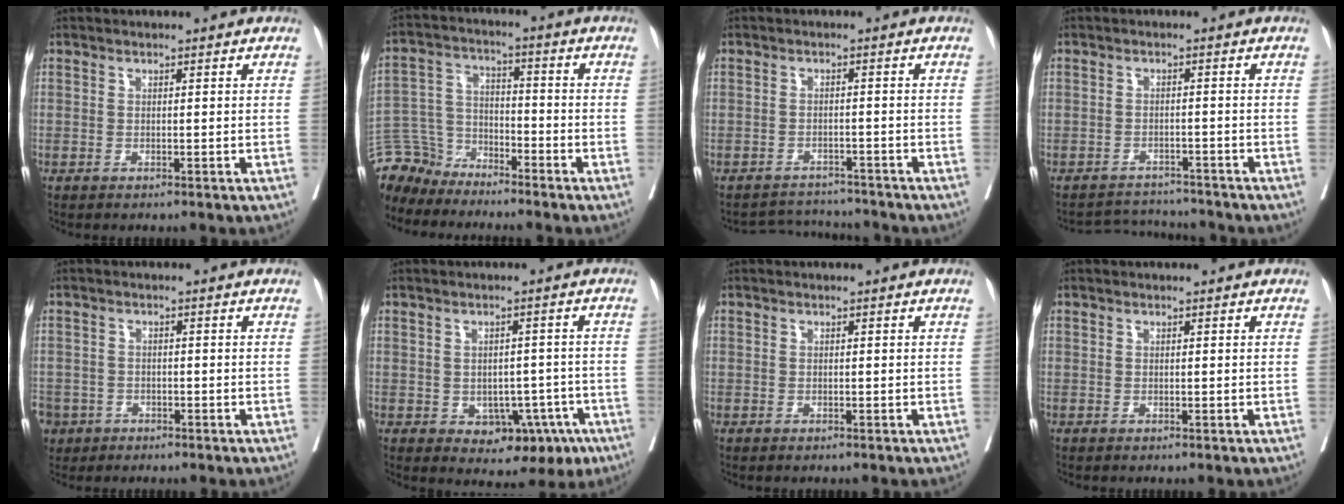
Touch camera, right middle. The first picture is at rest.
{"total": 7.7, "force": [-7.2, 2.5, -0.9], "torque": [0.014, 0.017, -0.149]}
{"total": 4.7, "force": [-4.6, 0.6, -0.9], "torque": [0.013, 0.009, -0.070]}
{"total": 4.5, "force": [-4.3, 0.8, -1.1], "torque": [0.018, 0.009, -0.065]}
{"total": 7.7, "force": [-4.0, 6.2, 1.9], "torque": [-0.059, 0.003, -0.067]}
{"total": 8.0, "force": [-3.3, 5.3, 5.0], "torque": [-0.044, 0.013, -0.032]}
{"total": 0.0}
{"total": 0.0}